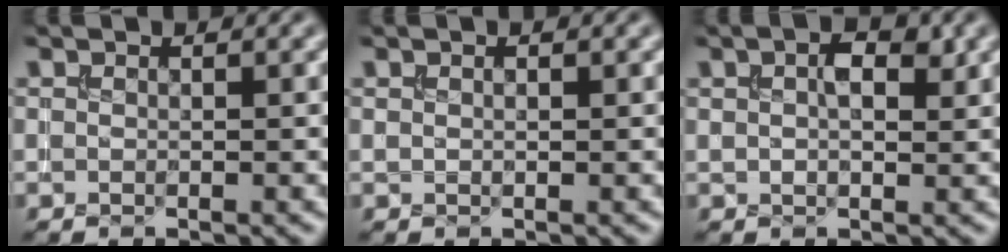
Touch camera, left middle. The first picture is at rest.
{"total": 0.6, "force": [0.3, 0.2, 0.5], "torque": [-0.009, 0.001, 0.005]}
{"total": 3.1, "force": [1.0, 1.5, 2.5], "torque": [-0.045, 0.004, 0.016]}